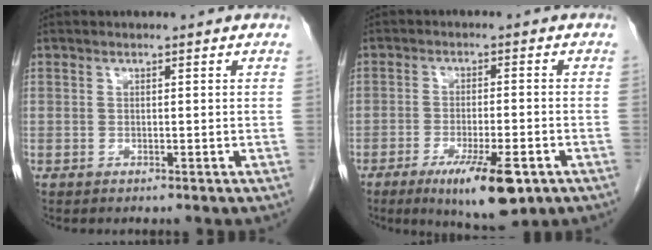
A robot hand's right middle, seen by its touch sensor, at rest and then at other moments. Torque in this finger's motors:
{"motor_torque": [1.10, -1.04, 0.15, 0.08]}